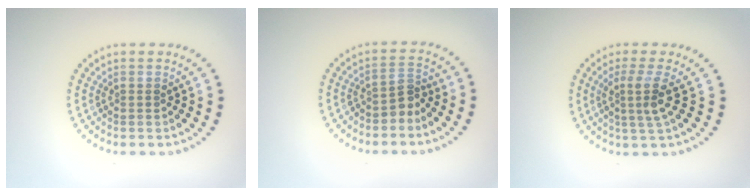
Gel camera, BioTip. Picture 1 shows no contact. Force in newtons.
{"total": 1.9, "press": 1.4, "slide": 1.2}
{"total": 2.7, "press": 2.0, "slide": 1.9}